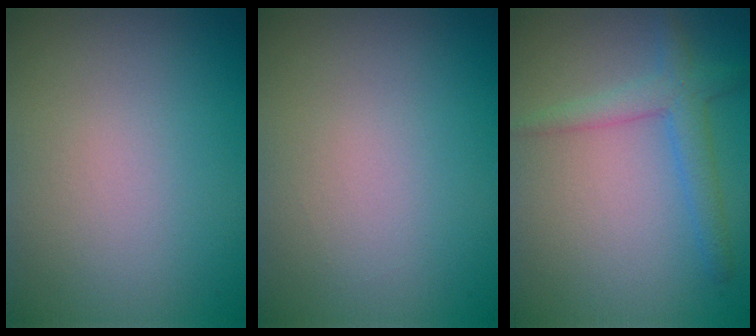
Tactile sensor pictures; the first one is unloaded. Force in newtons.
{"total": 0.0}
{"total": 2.8, "press": 2.8, "slide": 0.2}